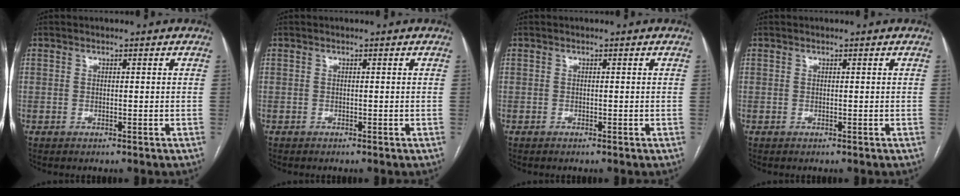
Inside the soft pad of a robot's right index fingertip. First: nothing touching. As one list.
[{"total": 0.0}, {"total": 0.0}, {"total": 0.0}]